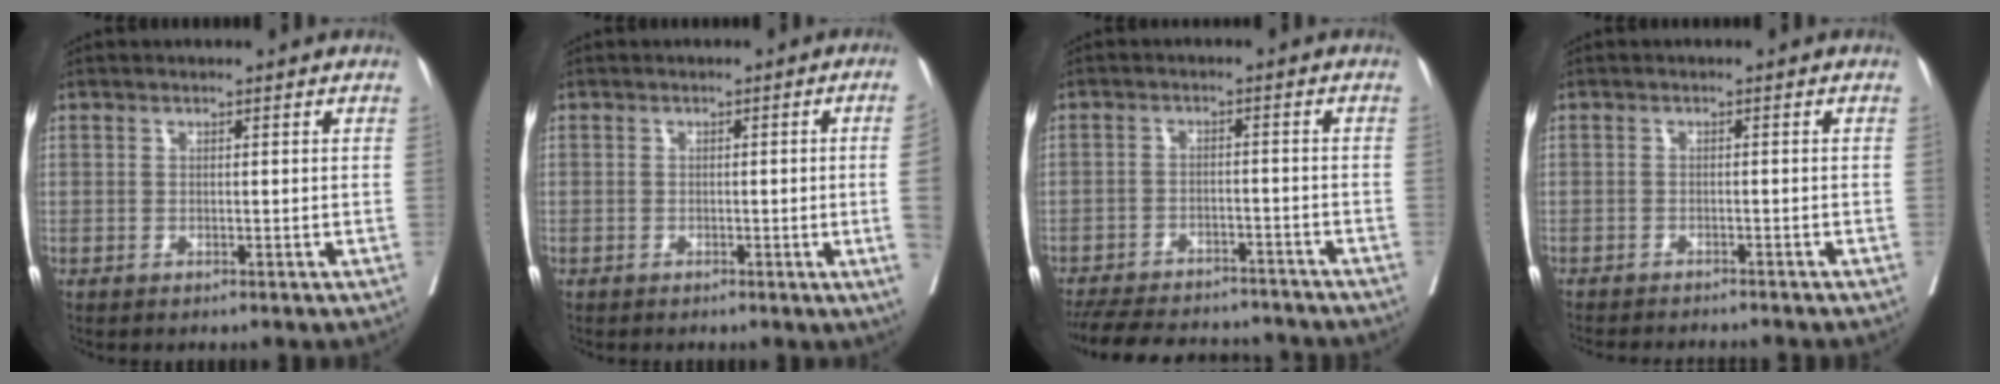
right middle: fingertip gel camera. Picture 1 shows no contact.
{"total": 4.6, "force": [-0.8, -1.5, 4.3], "torque": [-0.056, -0.006, -0.006]}
{"total": 17.1, "force": [-15.4, 4.7, 5.9], "torque": [-0.145, -0.012, -0.213]}
{"total": 9.3, "force": [-8.7, 0.6, 3.3], "torque": [-0.043, -0.015, -0.118]}